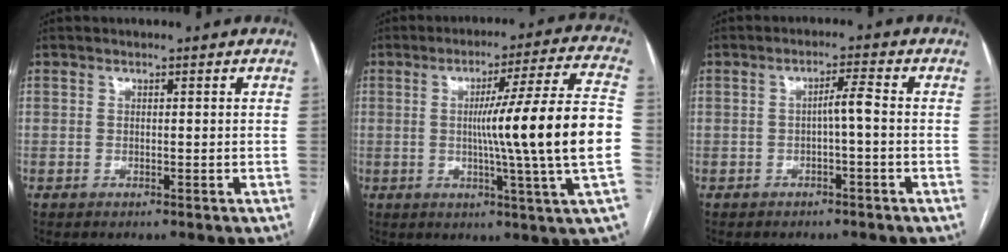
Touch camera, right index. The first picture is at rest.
{"total": 17.6, "force": [-1.1, -2.4, 17.4], "torque": [-0.254, -0.005, -0.029]}
{"total": 2.7, "force": [-0.6, 0.0, 2.6], "torque": [-0.040, 0.007, -0.009]}